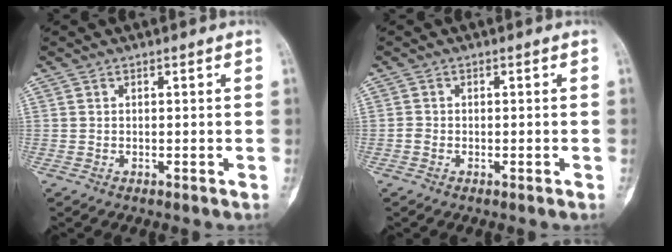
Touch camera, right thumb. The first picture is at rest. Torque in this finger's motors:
{"motor_torque": [0.71, -0.16, -0.02, -0.40, -0.04]}